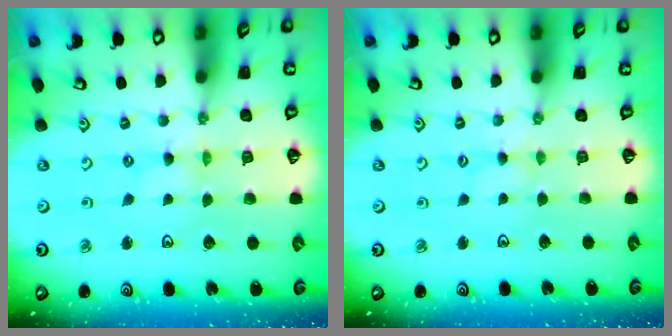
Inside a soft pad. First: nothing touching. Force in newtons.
{"total": 1.5, "press": 1.4, "slide": 0.3}